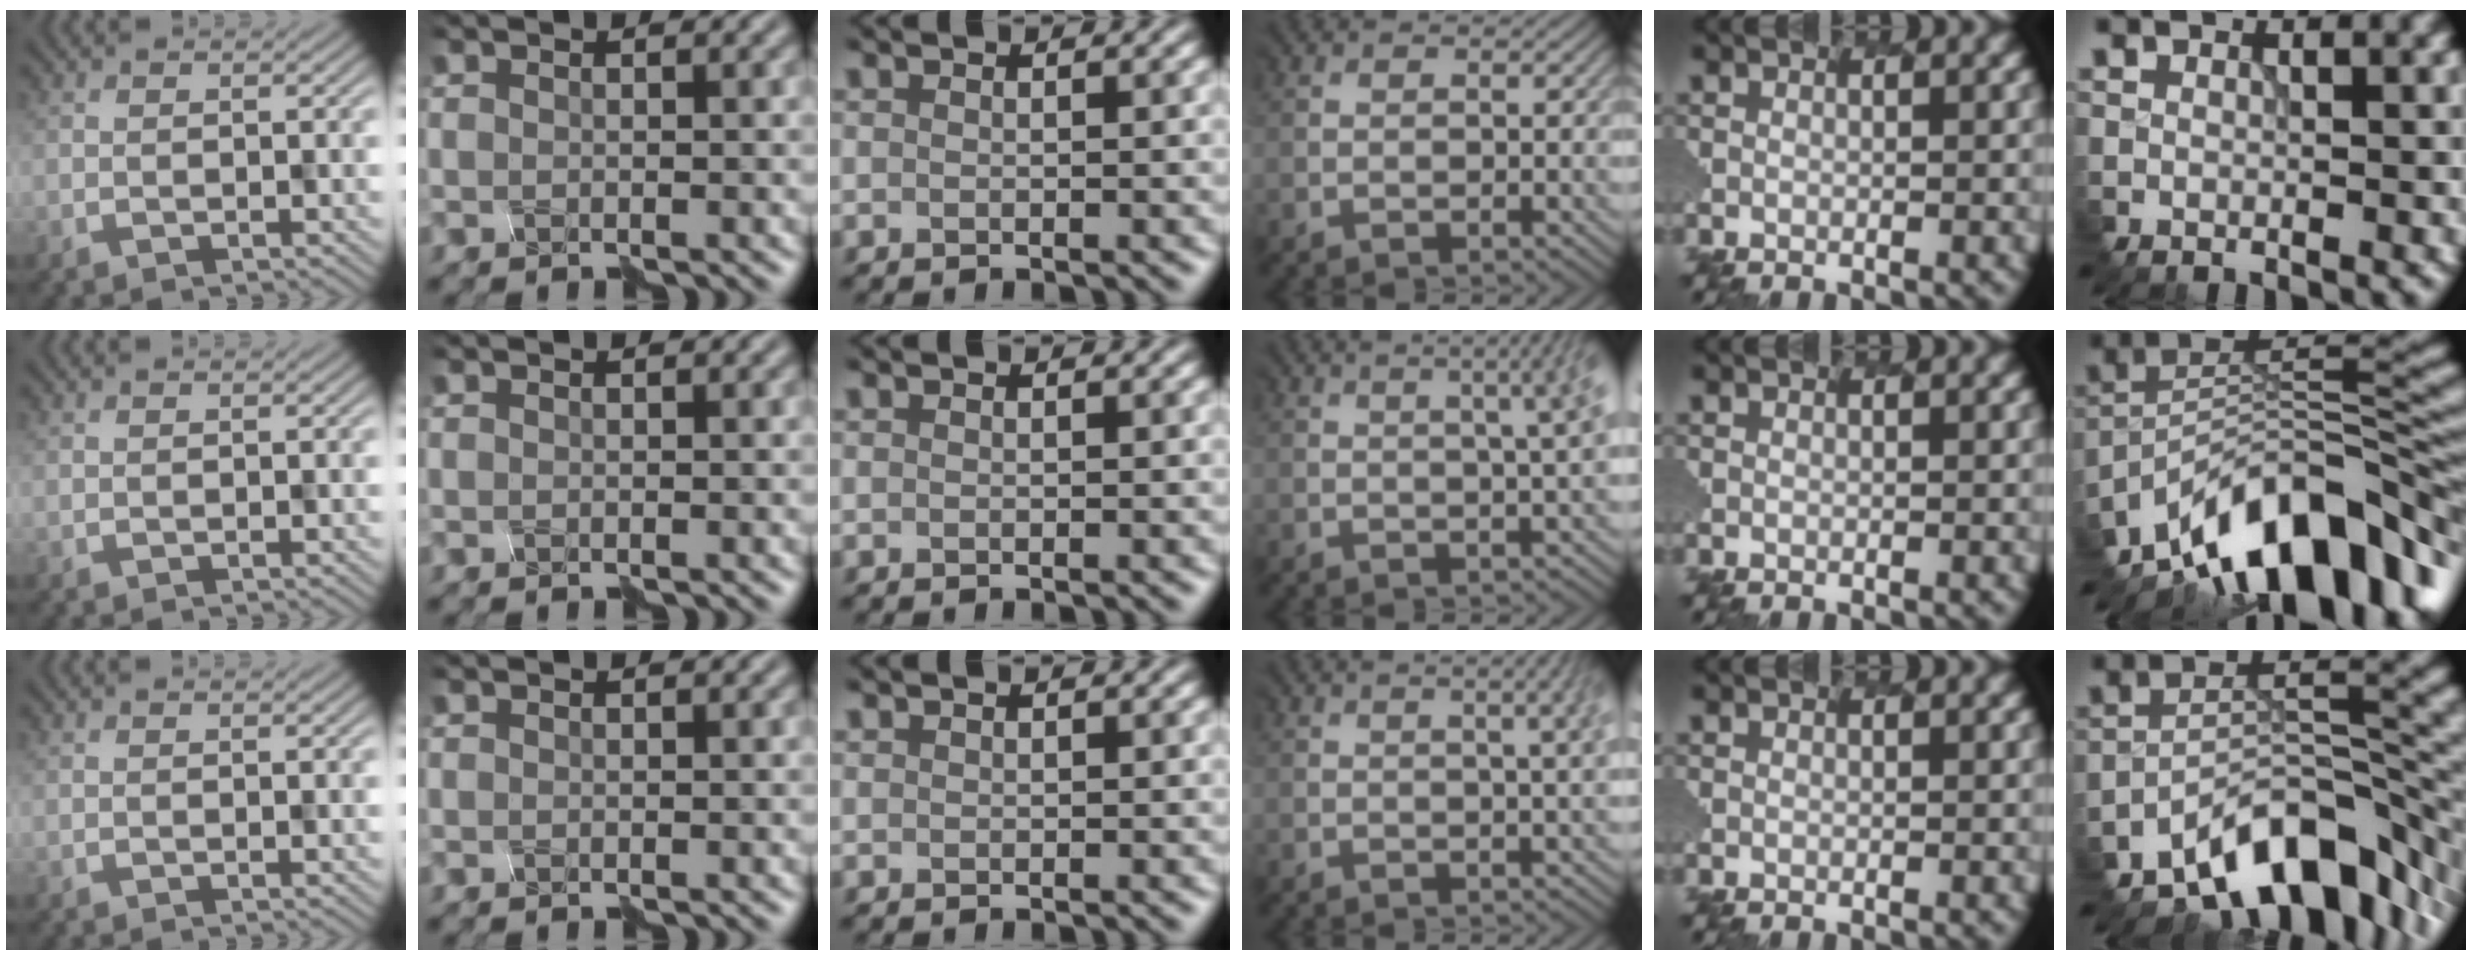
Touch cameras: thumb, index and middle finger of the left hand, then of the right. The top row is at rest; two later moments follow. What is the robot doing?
{"motion": "disassemble", "object": "spray bottle"}